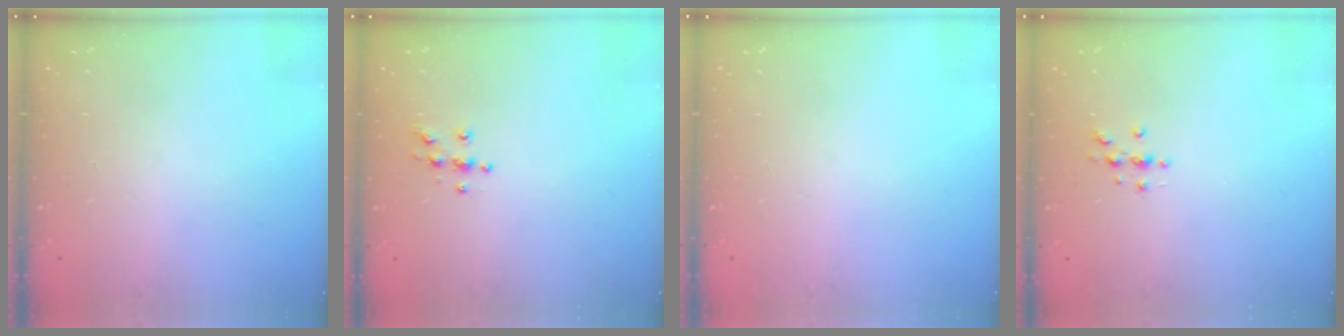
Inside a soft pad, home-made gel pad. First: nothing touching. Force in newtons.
{"total": 6.2, "press": 6.1, "slide": 0.6}
{"total": 0.0}
{"total": 3.0, "press": 3.0, "slide": 0.4}